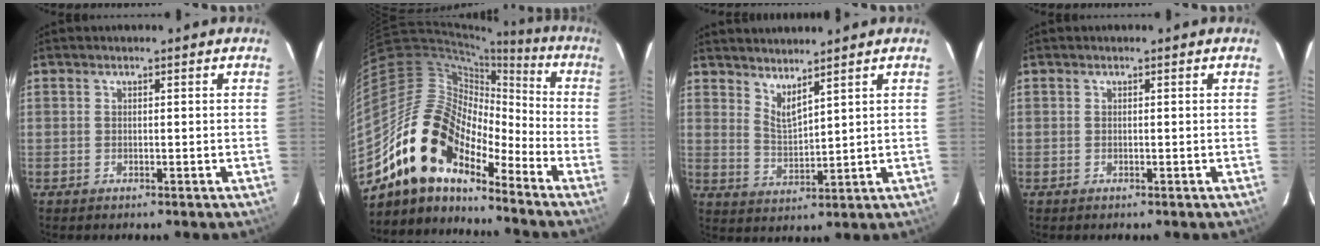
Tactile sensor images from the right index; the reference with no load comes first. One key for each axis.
{"total": 17.7, "fx": -13.2, "fy": 8.2, "fz": 8.4, "tx": -0.156, "ty": 0.005, "tz": -0.255}
{"total": 4.9, "fx": 4.1, "fy": 0.6, "fz": 2.5, "tx": -0.044, "ty": -0.009, "tz": 0.075}
{"total": 0.0}